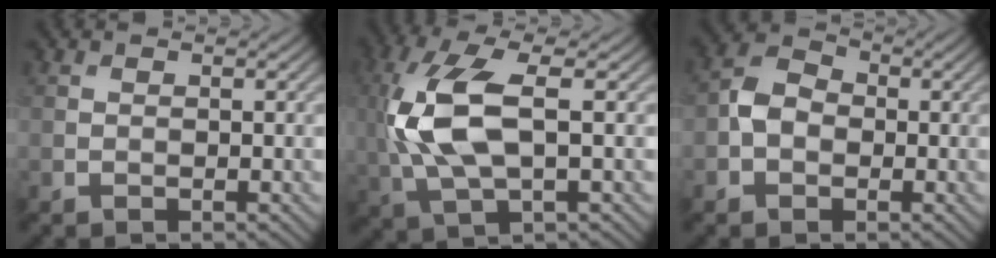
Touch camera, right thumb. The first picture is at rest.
{"total": 10.6, "force": [0.6, 4.3, 9.6], "torque": [-0.233, 0.005, 0.012]}
{"total": 4.1, "force": [-0.8, 3.2, 2.4], "torque": [-0.047, 0.006, -0.024]}